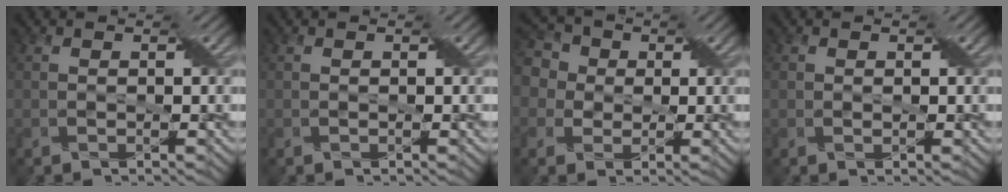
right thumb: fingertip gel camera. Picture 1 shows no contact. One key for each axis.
{"total": 0.0}
{"total": 8.0, "fx": 1.8, "fy": 6.8, "fz": 3.7, "tx": -0.121, "ty": 0.037, "tz": 0.005}
{"total": 0.8, "fx": 0.2, "fy": 0.6, "fz": 0.4, "tx": -0.010, "ty": -0.002, "tz": 0.005}